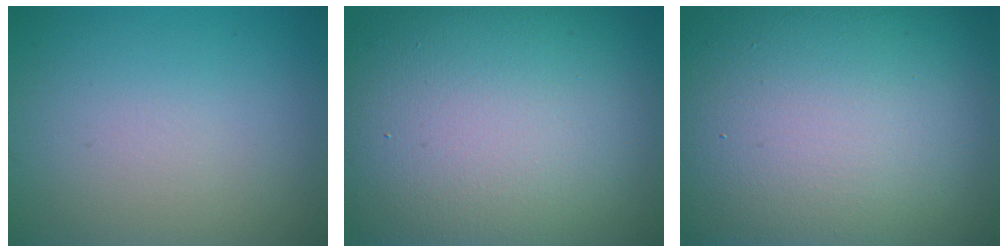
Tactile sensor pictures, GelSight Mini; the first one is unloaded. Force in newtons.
{"total": 19.4, "press": 19.4, "slide": 1.2}
{"total": 22.9, "press": 22.8, "slide": 0.9}